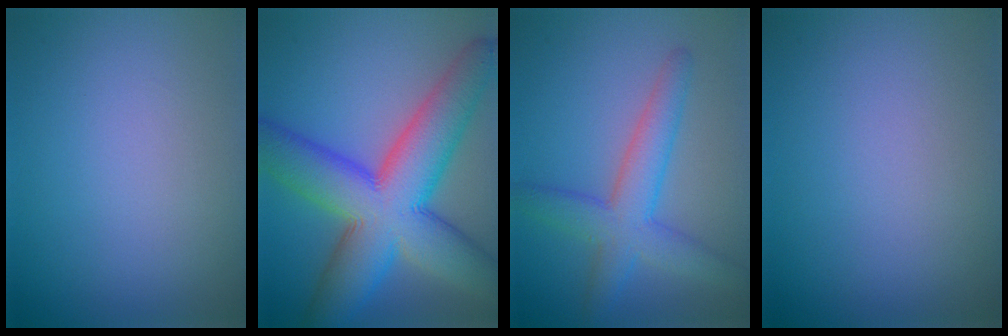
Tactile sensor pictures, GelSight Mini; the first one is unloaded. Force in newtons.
{"total": 13.3, "press": 13.2, "slide": 0.6}
{"total": 4.8, "press": 4.8, "slide": 0.2}
{"total": 0.0}